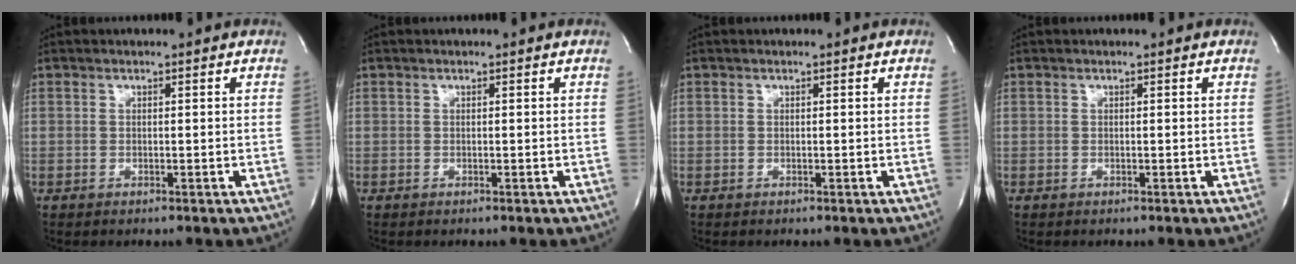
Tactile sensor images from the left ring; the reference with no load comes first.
{"total": 0.0}
{"total": 0.0}
{"total": 0.0}